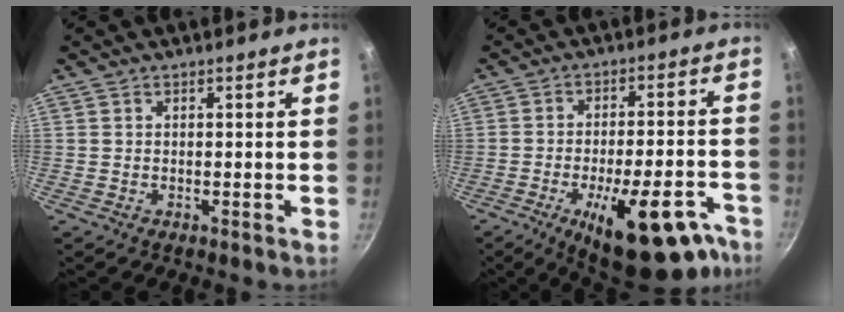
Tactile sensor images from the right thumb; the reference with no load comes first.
{"total": 20.7, "force": [-11.2, 7.9, 15.5], "torque": [-0.167, 0.043, -0.154]}